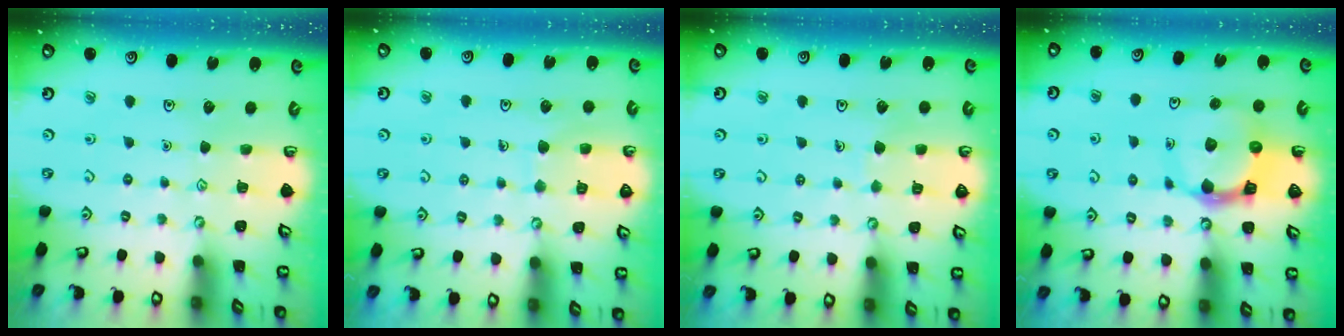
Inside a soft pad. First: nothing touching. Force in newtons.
{"total": 7.0, "press": 7.0, "slide": 0.4}
{"total": 4.1, "press": 4.1, "slide": 0.3}
{"total": 9.7, "press": 9.6, "slide": 1.4}